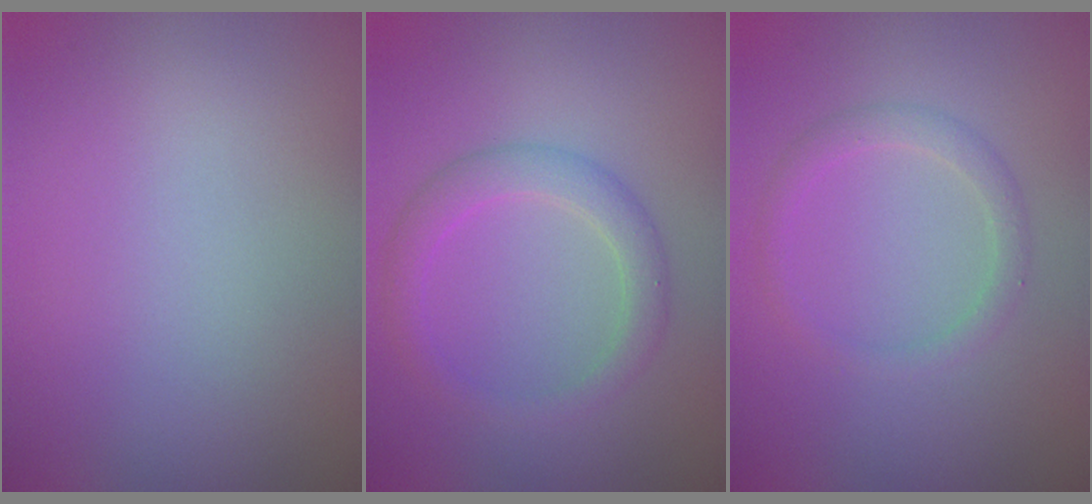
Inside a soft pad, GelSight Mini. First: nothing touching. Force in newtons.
{"total": 2.7, "press": 2.7, "slide": 0.1}
{"total": 1.7, "press": 1.7, "slide": 0.0}